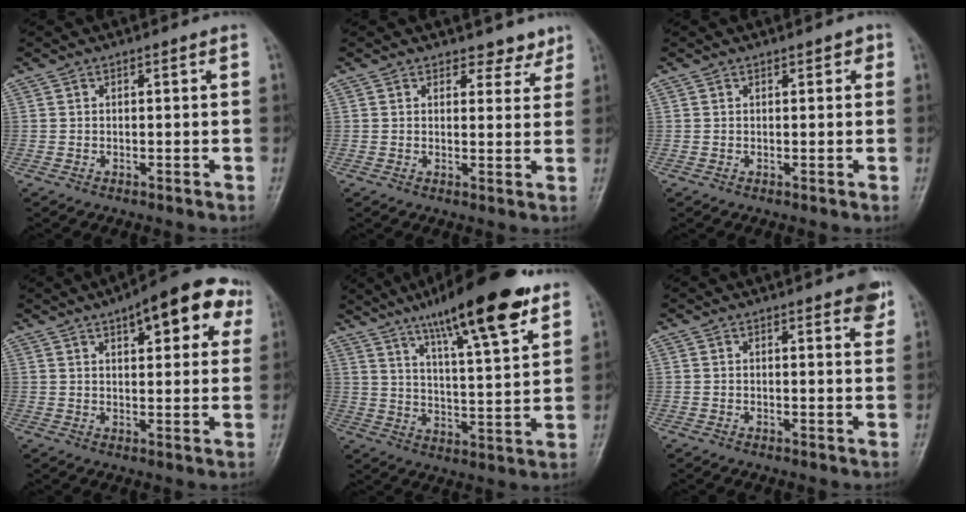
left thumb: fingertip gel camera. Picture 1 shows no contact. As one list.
[{"total": 3.8, "force": [3.2, 2.0, 0.3], "torque": [0.022, -0.024, 0.032]}, {"total": 1.5, "force": [0.8, 0.8, 1.0], "torque": [-0.002, 0.000, 0.007]}, {"total": 13.4, "force": [6.6, 5.5, 10.3], "torque": [-0.089, 0.000, 0.078]}, {"total": 19.6, "force": [12.8, 3.6, 14.4], "torque": [-0.203, -0.051, 0.204]}, {"total": 4.8, "force": [3.1, 1.4, 3.3], "torque": [-0.024, -0.010, 0.034]}]